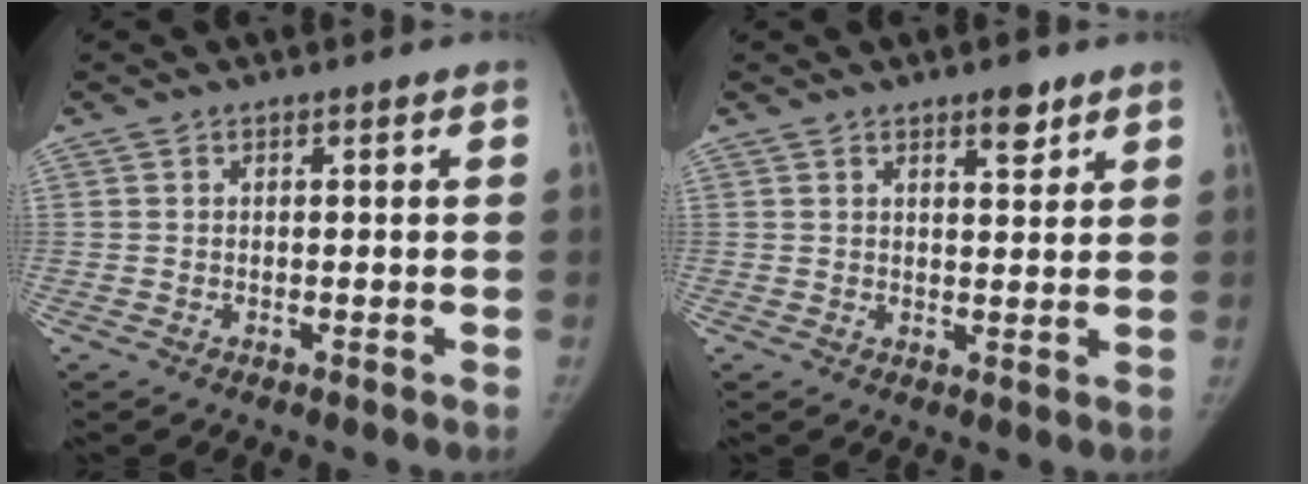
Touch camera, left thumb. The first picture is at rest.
{"total": 3.9, "force": [2.7, 1.4, 2.5], "torque": [-0.021, -0.017, 0.040]}